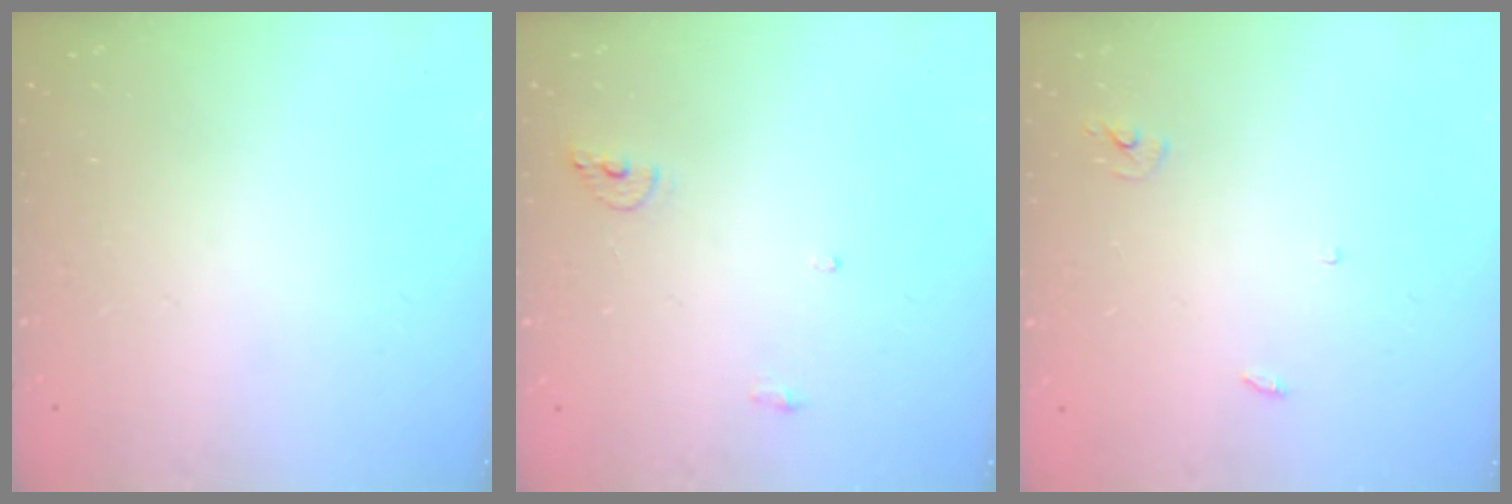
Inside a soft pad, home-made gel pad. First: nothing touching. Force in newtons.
{"total": 6.3, "press": 6.3, "slide": 0.3}
{"total": 2.4, "press": 2.4, "slide": 0.2}